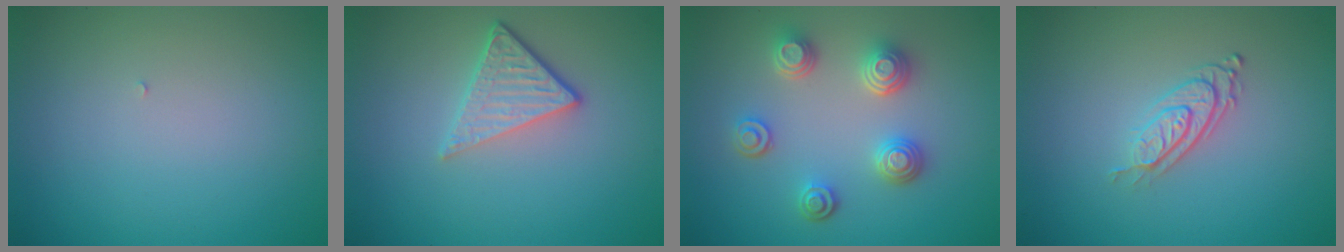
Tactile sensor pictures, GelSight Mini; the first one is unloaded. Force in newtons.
{"total": 3.6, "press": 2.7, "slide": 2.3}
{"total": 3.8, "press": 3.3, "slide": 2.0}
{"total": 2.9, "press": 2.0, "slide": 2.0}